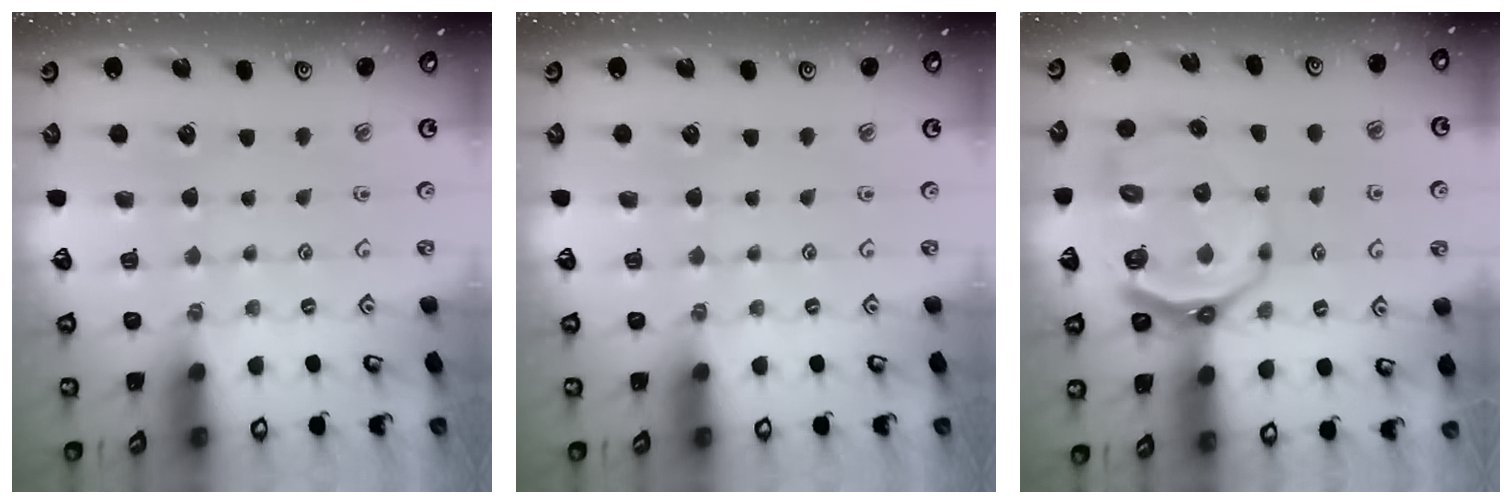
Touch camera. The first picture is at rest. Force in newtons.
{"total": 0.0}
{"total": 9.7, "press": 8.9, "slide": 3.9}